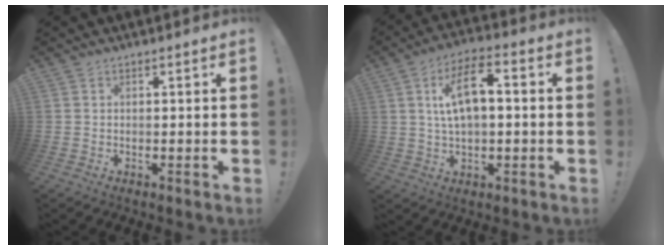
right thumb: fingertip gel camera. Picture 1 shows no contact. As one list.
[{"total": 11.0, "force": [2.0, 5.2, 9.5], "torque": [-0.152, 0.013, 0.037]}]